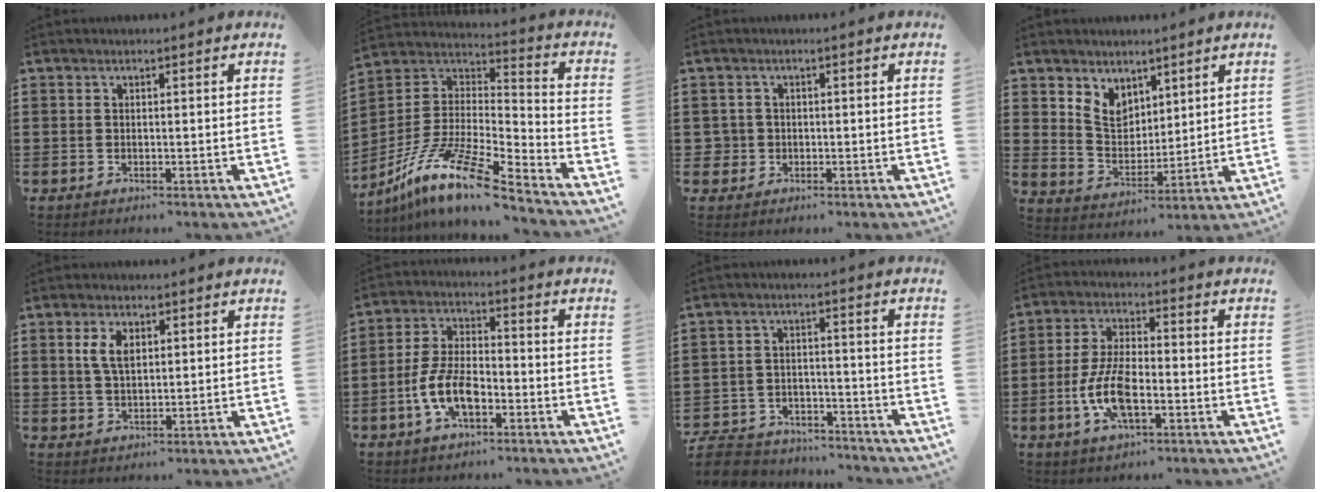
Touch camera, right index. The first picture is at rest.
{"total": 13.2, "force": [-9.7, 2.3, 8.6], "torque": [-0.178, 0.009, -0.190]}
{"total": 1.9, "force": [-0.4, 1.8, 0.2], "torque": [-0.012, 0.005, -0.013]}
{"total": 6.0, "force": [4.1, 4.1, 1.5], "torque": [-0.056, -0.002, 0.078]}
{"total": 4.1, "force": [1.3, 2.1, 3.3], "torque": [-0.071, 0.010, 0.022]}
{"total": 8.1, "force": [-3.1, 4.1, 6.3], "torque": [-0.147, 0.001, -0.065]}
{"total": 6.9, "force": [-6.6, 1.7, 1.2], "torque": [-0.037, 0.012, -0.134]}
{"total": 8.9, "force": [-2.7, 3.8, 7.6], "torque": [-0.174, -0.007, -0.055]}